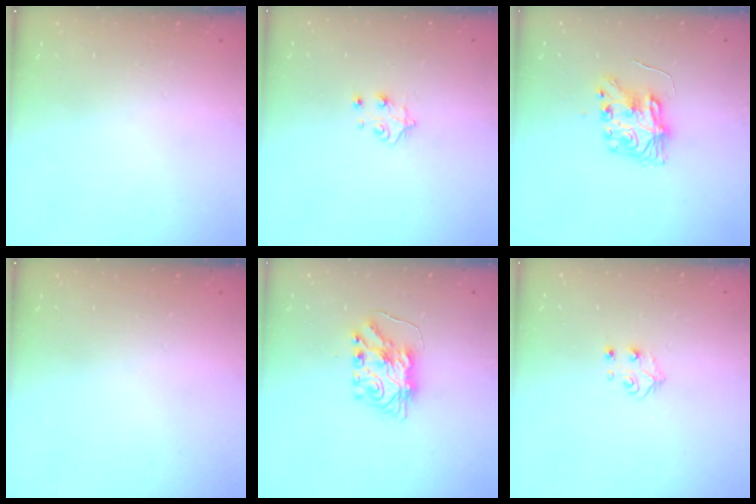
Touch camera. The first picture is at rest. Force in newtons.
{"total": 5.3, "press": 5.2, "slide": 0.8}
{"total": 8.5, "press": 8.5, "slide": 0.3}
{"total": 0.0}
{"total": 7.8, "press": 7.7, "slide": 0.6}
{"total": 4.7, "press": 4.7, "slide": 0.4}